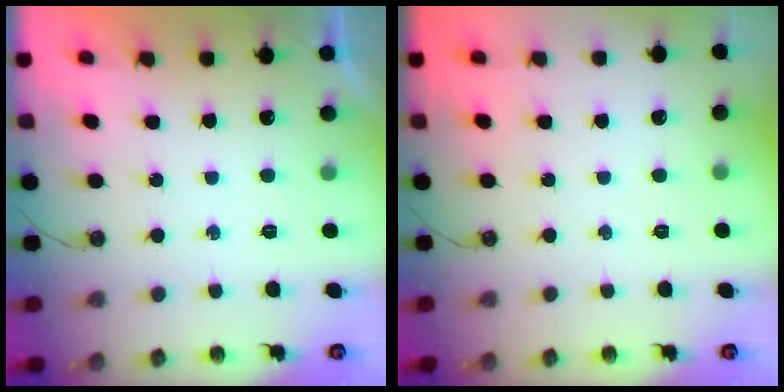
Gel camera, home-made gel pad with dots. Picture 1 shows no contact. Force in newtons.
{"total": 0.0}